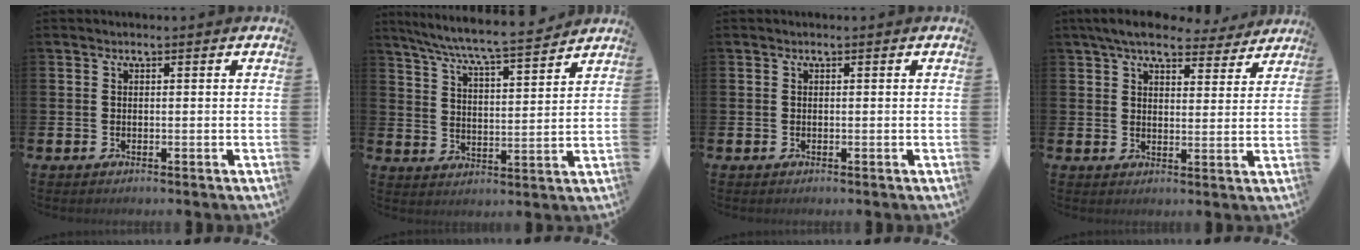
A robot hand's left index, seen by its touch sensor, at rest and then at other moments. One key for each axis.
{"total": 7.1, "fx": 6.7, "fy": -0.1, "fz": 2.4, "tx": -0.076, "ty": -0.048, "tz": 0.115}
{"total": 0.0}
{"total": 6.8, "fx": 6.1, "fy": 2.0, "fz": 2.2, "tx": -0.048, "ty": -0.031, "tz": 0.107}